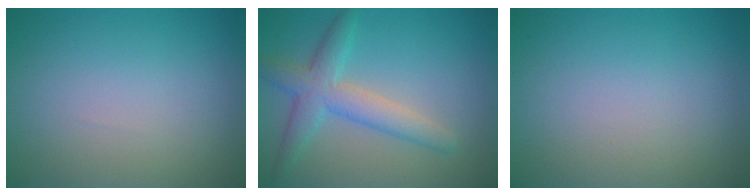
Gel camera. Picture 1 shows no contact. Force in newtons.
{"total": 4.3, "press": 4.3, "slide": 0.2}
{"total": 0.0}